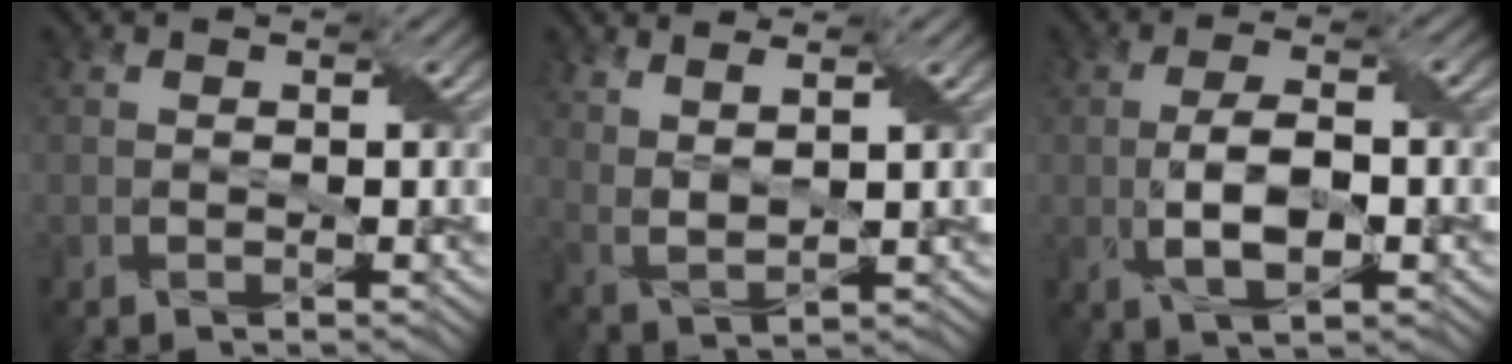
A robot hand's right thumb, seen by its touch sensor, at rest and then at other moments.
{"total": 4.0, "force": [3.0, 0.8, 2.6], "torque": [-0.057, -0.003, 0.058]}
{"total": 6.4, "force": [-1.3, 2.6, 5.7], "torque": [-0.116, 0.004, -0.024]}